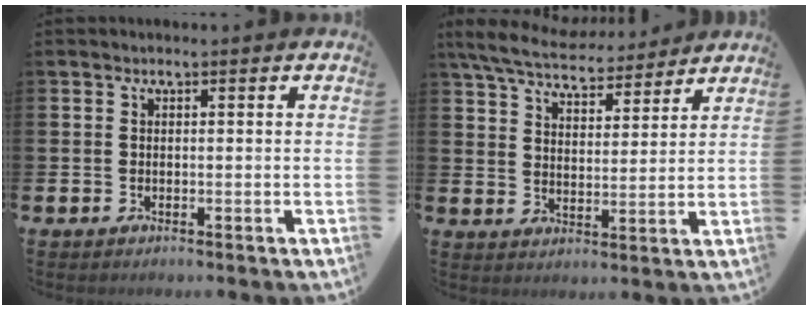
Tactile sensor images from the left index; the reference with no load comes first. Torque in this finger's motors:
{"motor_torque": [1.11, -1.02, 0.65, 0.21]}